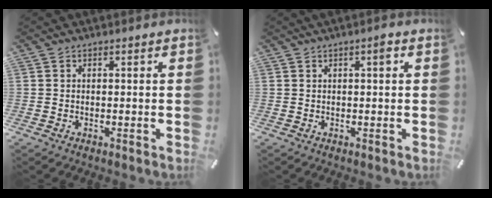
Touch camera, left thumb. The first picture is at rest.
{"total": 2.4, "force": [0.7, 0.6, 2.2], "torque": [-0.034, 0.005, 0.007]}